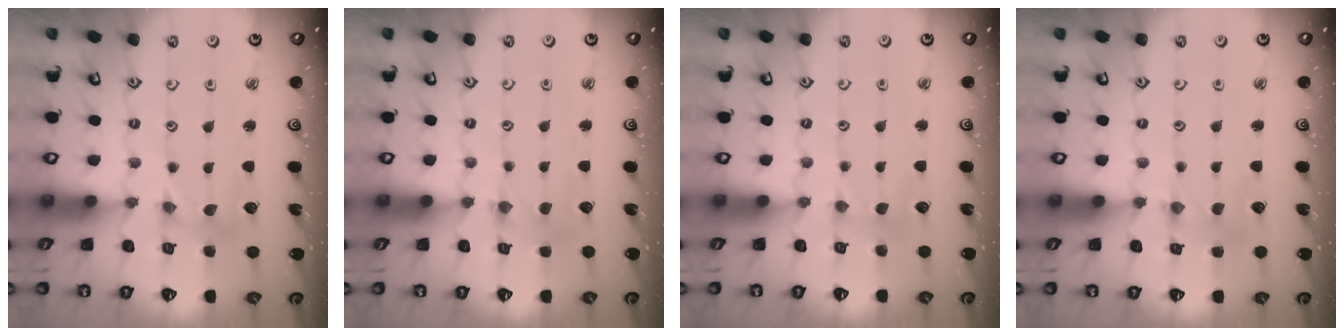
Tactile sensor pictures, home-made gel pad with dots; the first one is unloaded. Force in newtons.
{"total": 1.2, "press": 1.1, "slide": 0.3}
{"total": 0.8, "press": 0.7, "slide": 0.3}
{"total": 1.3, "press": 1.3, "slide": 0.3}